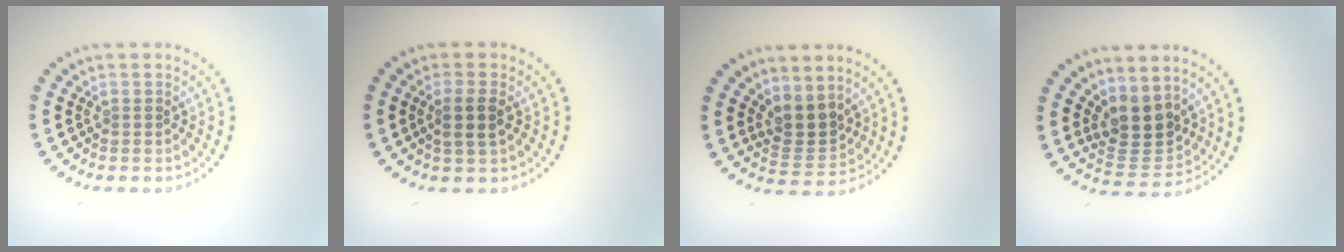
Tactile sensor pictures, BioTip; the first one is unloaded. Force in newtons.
{"total": 2.0, "press": 1.8, "slide": 0.9}
{"total": 2.8, "press": 2.1, "slide": 1.9}
{"total": 3.9, "press": 3.3, "slide": 2.0}